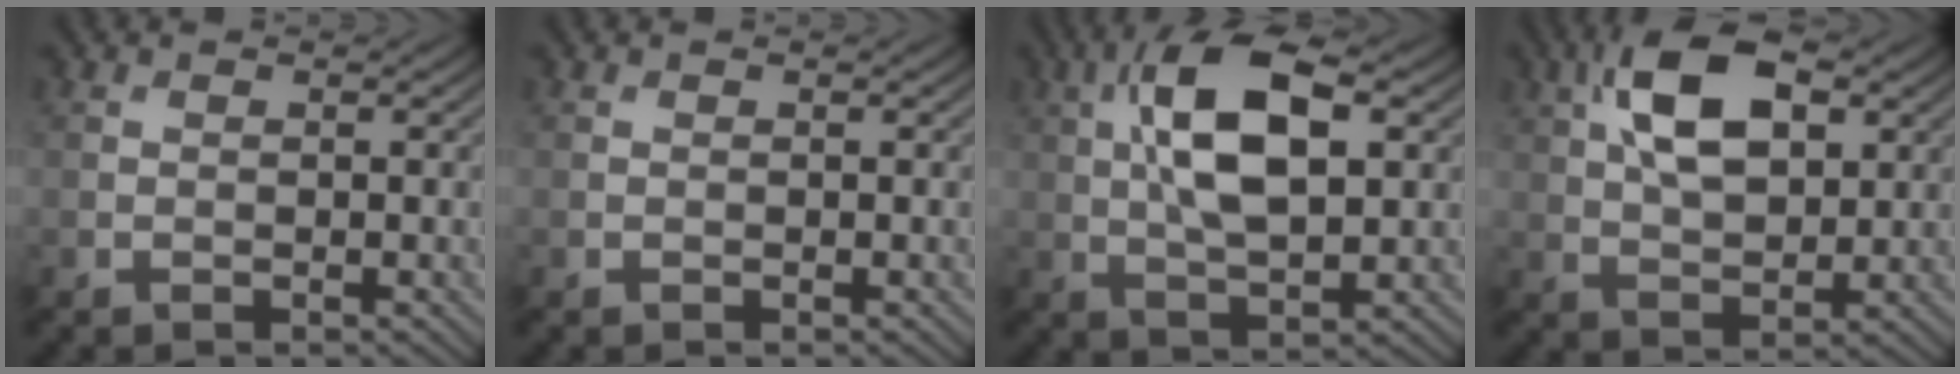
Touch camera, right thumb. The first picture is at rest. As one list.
[{"total": 0.0}, {"total": 11.8, "force": [2.6, 5.1, 10.3], "torque": [-0.196, 0.011, 0.041]}, {"total": 10.9, "force": [3.8, 5.5, 8.6], "torque": [-0.173, 0.017, 0.065]}]